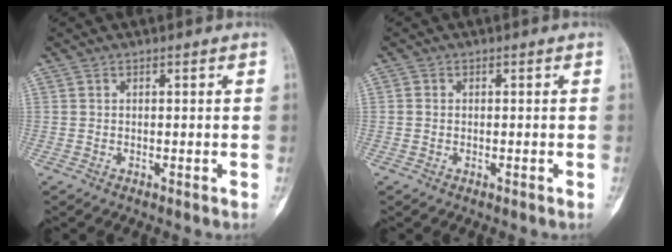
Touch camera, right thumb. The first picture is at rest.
{"total": 0.7, "force": [-0.1, 0.6, 0.2], "torque": [0.001, 0.003, -0.003]}